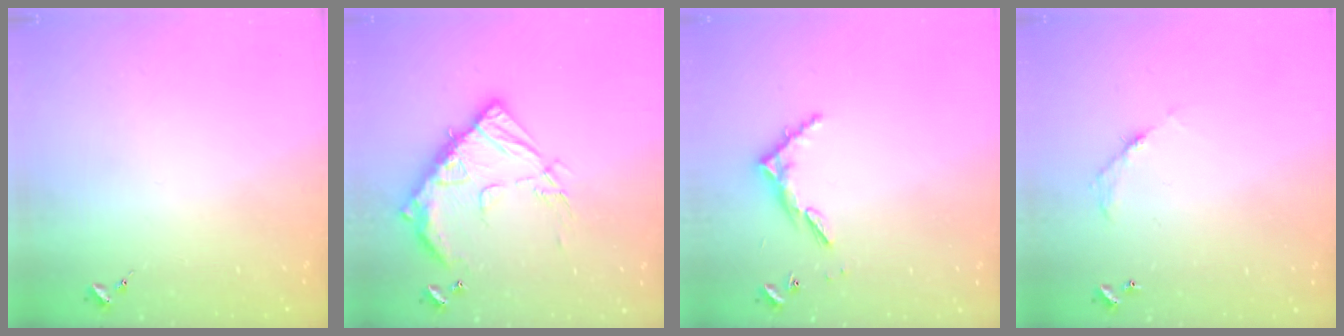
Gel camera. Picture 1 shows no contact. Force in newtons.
{"total": 17.8, "press": 17.7, "slide": 1.9}
{"total": 6.3, "press": 6.3, "slide": 0.5}
{"total": 5.8, "press": 5.8, "slide": 0.2}